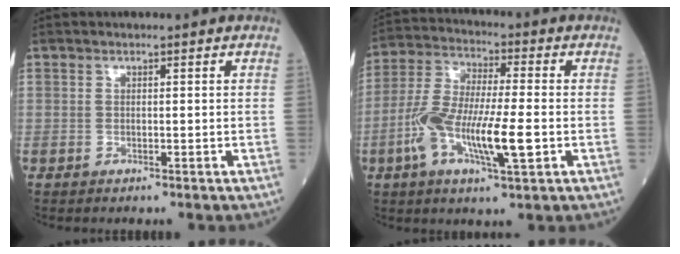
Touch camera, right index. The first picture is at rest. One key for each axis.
{"total": 12.8, "fx": -3.3, "fy": 2.4, "fz": 12.2, "tx": -0.244, "ty": 0.002, "tz": -0.062}